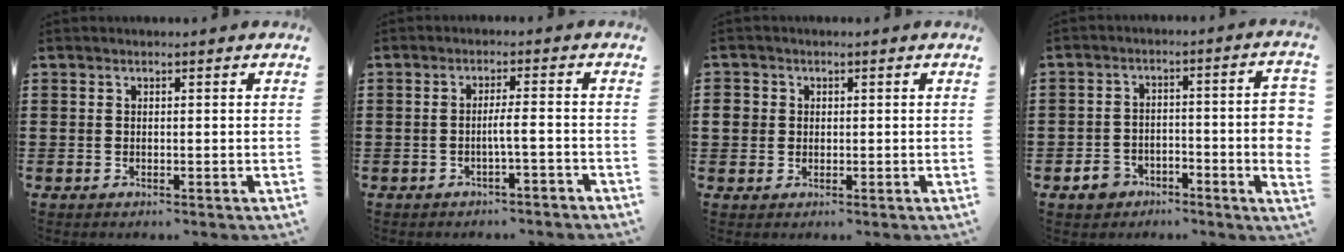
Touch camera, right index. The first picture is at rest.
{"total": 2.5, "force": [-1.6, 0.1, 1.9], "torque": [-0.039, 0.000, -0.033]}
{"total": 2.4, "force": [0.3, 2.2, 0.7], "torque": [-0.023, 0.007, 0.003]}
{"total": 6.0, "force": [-2.7, 2.4, 4.8], "torque": [-0.084, 0.010, -0.050]}